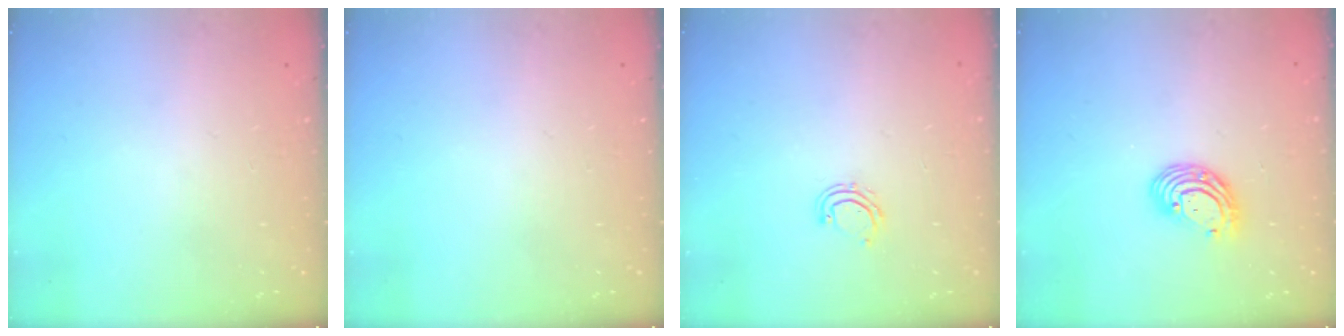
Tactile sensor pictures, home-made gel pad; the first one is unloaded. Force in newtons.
{"total": 0.0}
{"total": 5.9, "press": 5.8, "slide": 1.3}
{"total": 8.2, "press": 8.1, "slide": 1.3}